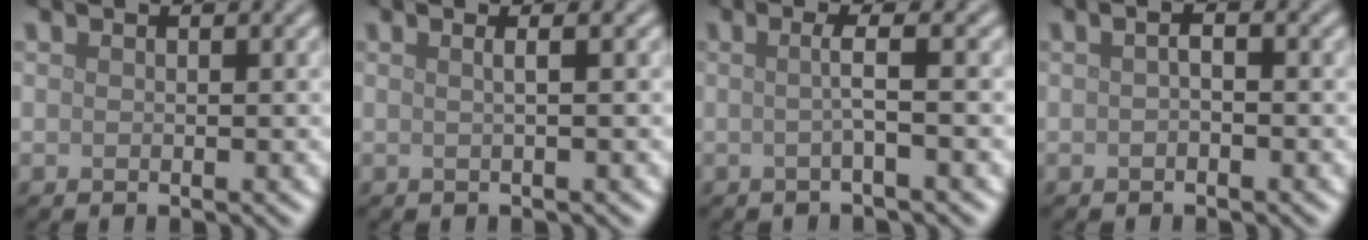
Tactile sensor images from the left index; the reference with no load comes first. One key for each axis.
{"total": 2.6, "fx": 0.8, "fy": 1.2, "fz": 2.2, "tx": -0.011, "ty": 0.008, "tz": -0.021}
{"total": 2.3, "fx": -0.1, "fy": 0.4, "fz": 2.3, "tx": -0.038, "ty": -0.001, "tz": -0.010}
{"total": 1.0, "fx": -0.2, "fy": 0.2, "fz": 0.9, "tx": -0.018, "ty": 0.001, "tz": -0.004}